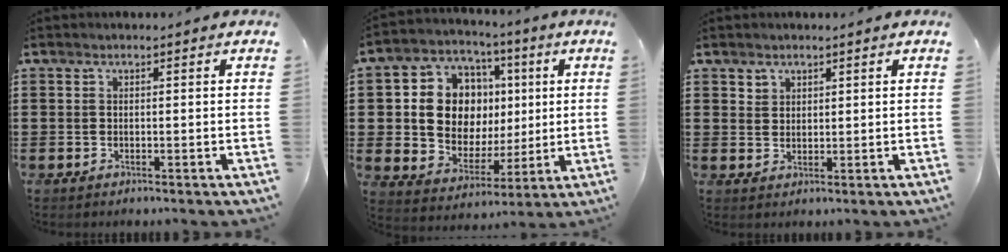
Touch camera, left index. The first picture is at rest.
{"total": 10.9, "force": [1.9, 9.6, 4.8], "torque": [-0.122, -0.001, 0.041]}
{"total": 1.9, "force": [1.4, 1.3, 0.0], "torque": [0.004, 0.000, 0.027]}